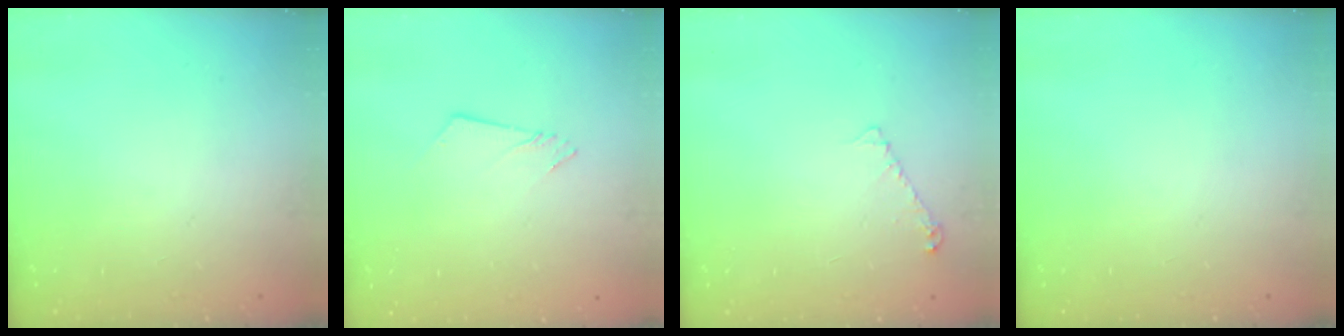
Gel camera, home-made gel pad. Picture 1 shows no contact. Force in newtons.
{"total": 2.9, "press": 2.9, "slide": 0.3}
{"total": 4.5, "press": 4.5, "slide": 0.5}
{"total": 0.0}